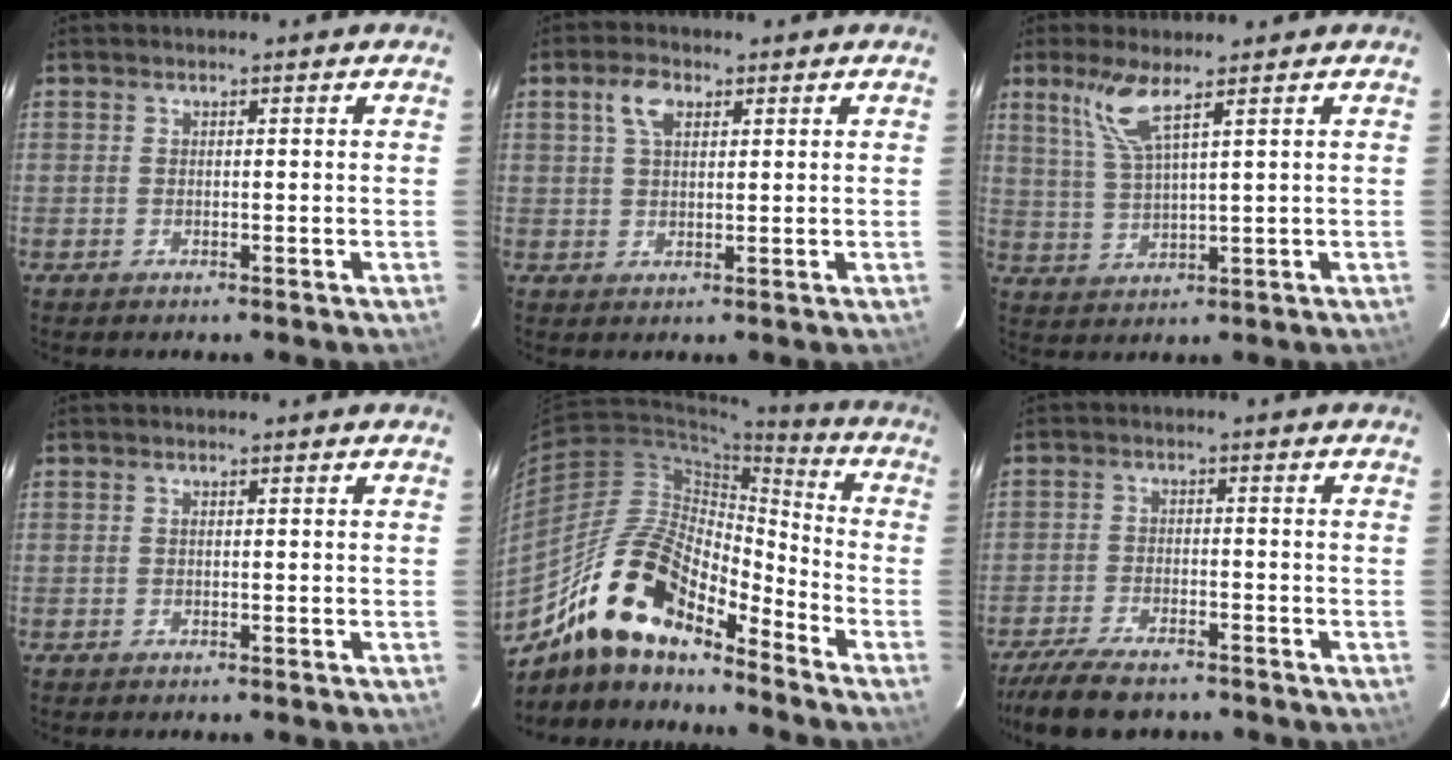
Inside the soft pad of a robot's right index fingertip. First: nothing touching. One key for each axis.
{"total": 4.5, "fx": 2.0, "fy": 2.4, "fz": 3.2, "tx": -0.060, "ty": 0.013, "tz": 0.036}
{"total": 6.4, "fx": 4.0, "fy": 0.3, "fz": 5.0, "tx": -0.111, "ty": -0.003, "tz": 0.086}
{"total": 0.0}
{"total": 18.1, "fx": -13.3, "fy": 6.2, "fz": 10.6, "tx": -0.189, "ty": 0.002, "tz": -0.258}
{"total": 10.6, "fx": -8.9, "fy": 3.1, "fz": 4.8, "tx": -0.118, "ty": -0.023, "tz": -0.154}